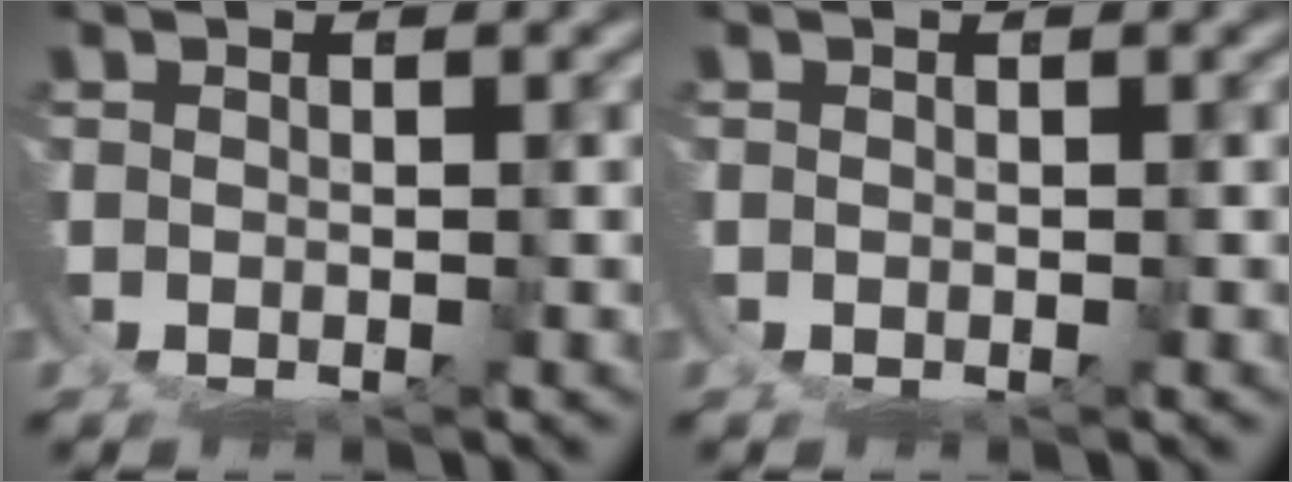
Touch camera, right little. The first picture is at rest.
{"total": 0.0}